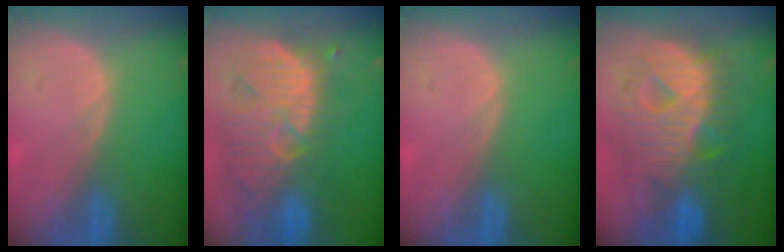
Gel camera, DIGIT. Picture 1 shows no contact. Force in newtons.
{"total": 12.4, "press": 11.0, "slide": 5.7}
{"total": 0.0}
{"total": 12.1, "press": 12.0, "slide": 1.3}